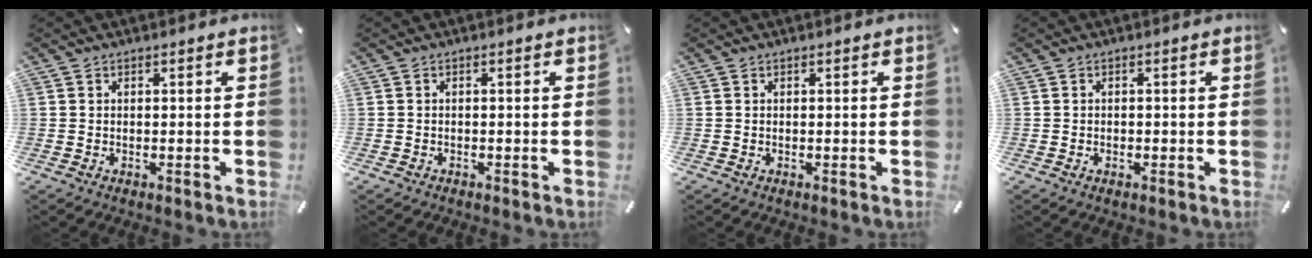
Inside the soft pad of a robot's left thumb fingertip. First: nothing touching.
{"total": 0.5, "force": [-0.4, 0.3, 0.1], "torque": [-0.002, 0.001, -0.010]}
{"total": 0.0}
{"total": 0.7, "force": [-0.3, 0.5, 0.4], "torque": [-0.007, 0.000, -0.006]}